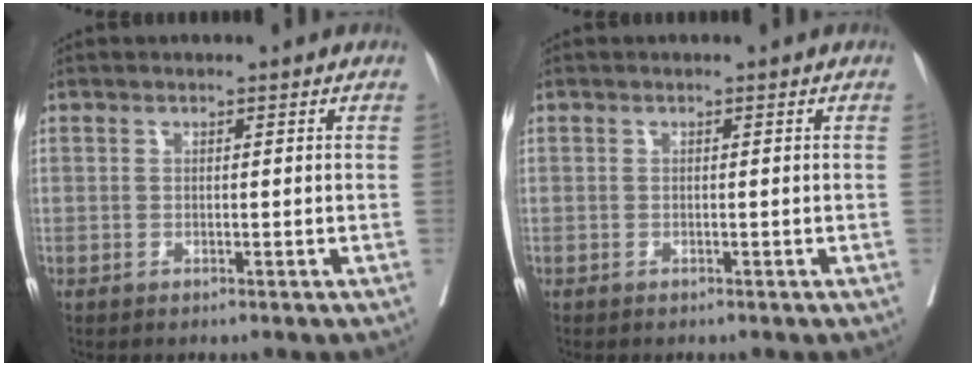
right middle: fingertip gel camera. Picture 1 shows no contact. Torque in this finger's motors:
{"motor_torque": [0.96, -1.18, 0.03, 0.01]}